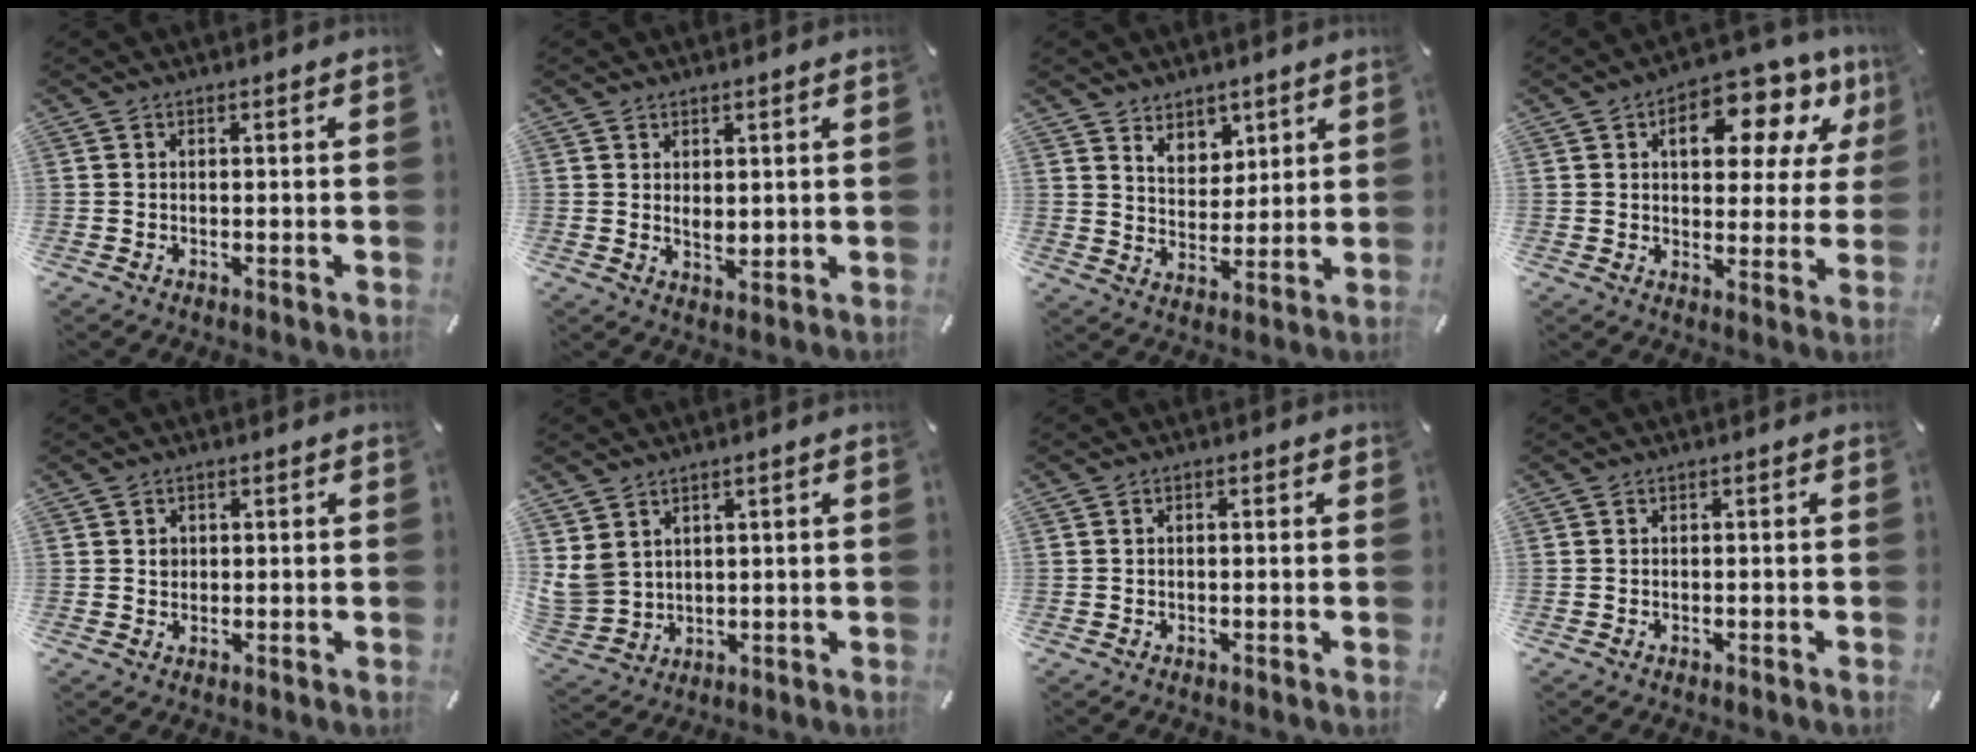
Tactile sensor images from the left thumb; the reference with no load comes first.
{"total": 2.5, "force": [1.3, 1.7, 1.4], "torque": [-0.021, -0.001, 0.023]}
{"total": 6.5, "force": [4.5, 4.7, 0.4], "torque": [-0.002, -0.029, 0.080]}
{"total": 14.5, "force": [6.9, 8.0, 9.9], "torque": [-0.124, -0.030, 0.111]}
{"total": 1.5, "force": [0.3, 1.4, 0.3], "torque": [0.001, 0.002, 0.002]}
{"total": 6.4, "force": [3.0, 5.5, 1.3], "torque": [-0.047, -0.018, 0.057]}
{"total": 0.8, "force": [-0.1, 0.4, 0.6], "torque": [-0.011, 0.003, -0.004]}
{"total": 0.5, "force": [-0.5, 0.1, 0.2], "torque": [-0.005, -0.001, -0.009]}